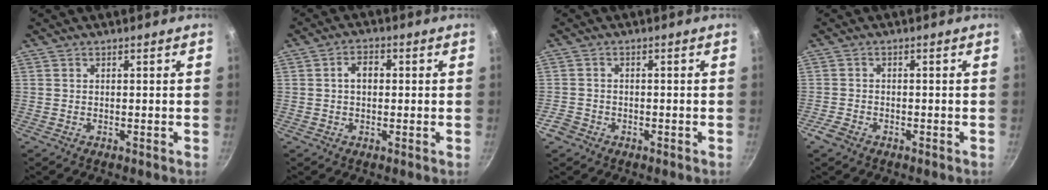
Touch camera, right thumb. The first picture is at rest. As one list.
[{"total": 4.0, "force": [0.4, 2.8, 2.9], "torque": [-0.034, 0.013, 0.000]}, {"total": 2.9, "force": [-1.7, 2.2, 0.9], "torque": [-0.016, 0.020, -0.029]}, {"total": 2.7, "force": [-1.8, 1.6, 1.2], "torque": [-0.029, 0.014, -0.034]}]